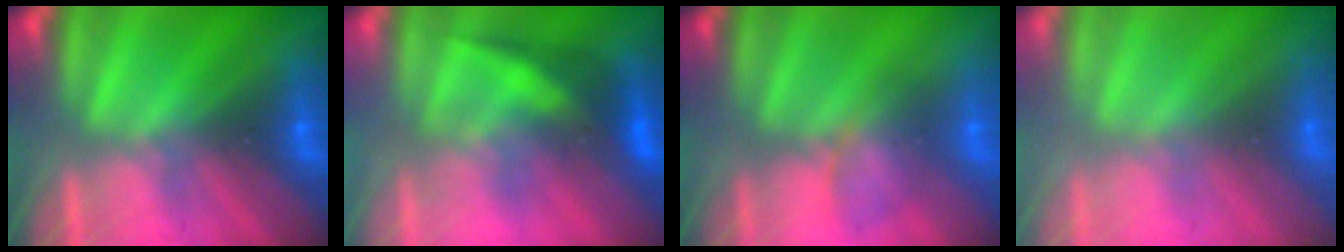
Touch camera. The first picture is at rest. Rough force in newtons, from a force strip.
{"total": 2.9}
{"total": 3.5}
{"total": 2.7}